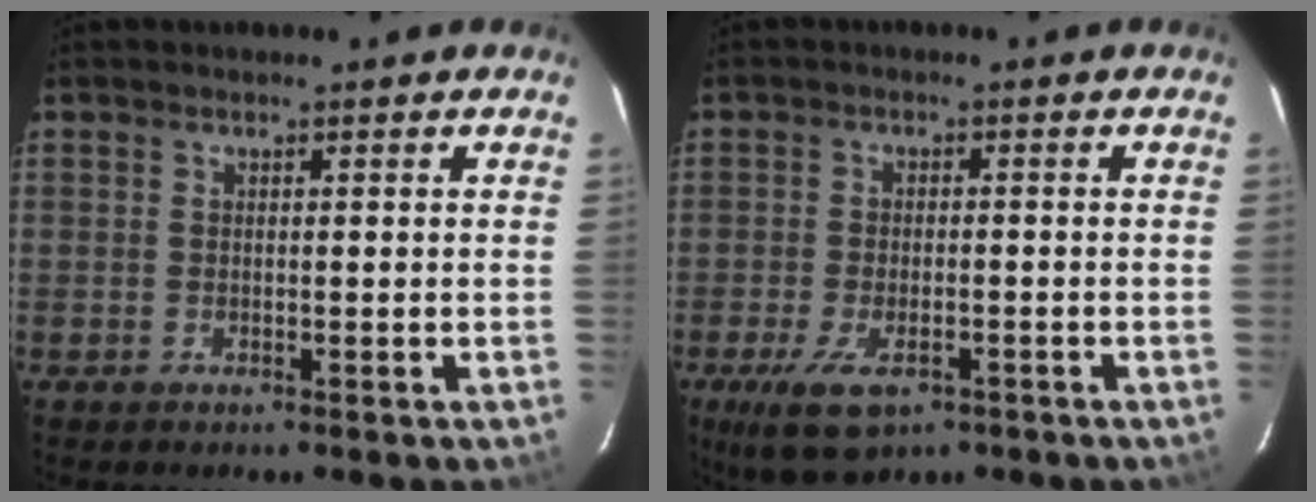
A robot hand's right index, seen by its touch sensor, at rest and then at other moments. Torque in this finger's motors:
{"motor_torque": [0.64, -0.66, 0.43, 0.10]}